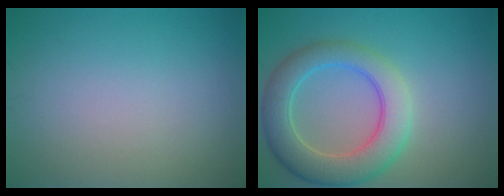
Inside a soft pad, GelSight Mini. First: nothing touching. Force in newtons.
{"total": 6.8, "press": 6.8, "slide": 0.5}